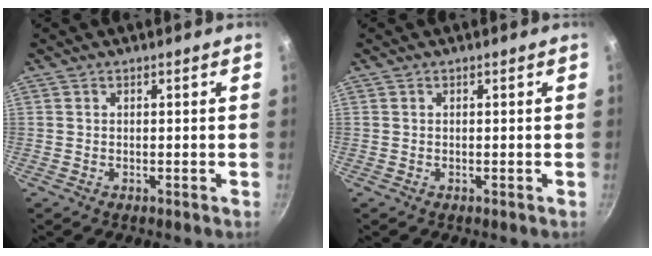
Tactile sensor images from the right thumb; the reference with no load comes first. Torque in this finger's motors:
{"motor_torque": [0.00, 0.00, -0.04, 0.04, 0.03]}